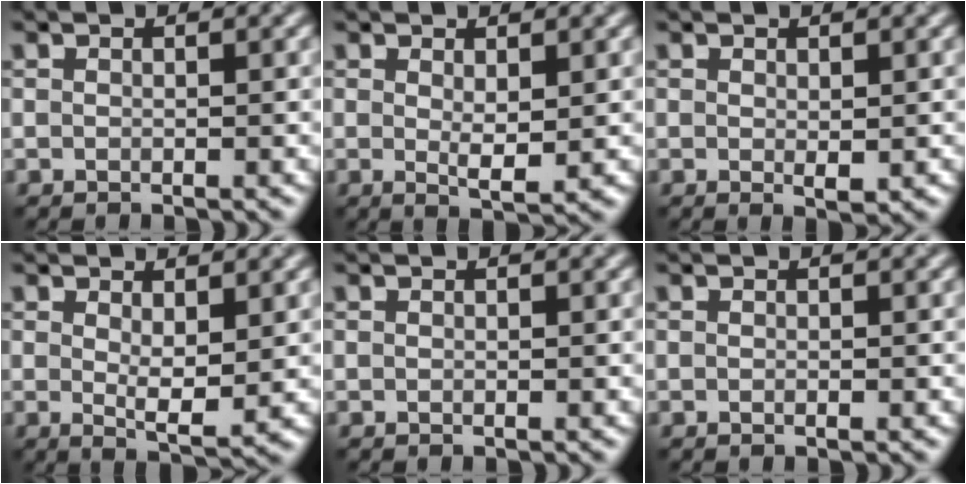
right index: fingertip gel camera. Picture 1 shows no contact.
{"total": 2.0, "force": [0.5, 0.5, 1.9], "torque": [-0.035, -0.009, 0.011]}
{"total": 1.0, "force": [0.1, 0.4, 0.9], "torque": [-0.014, -0.003, 0.003]}
{"total": 2.8, "force": [0.8, 0.8, 2.6], "torque": [-0.044, -0.012, 0.017]}
{"total": 0.0}
{"total": 0.0}